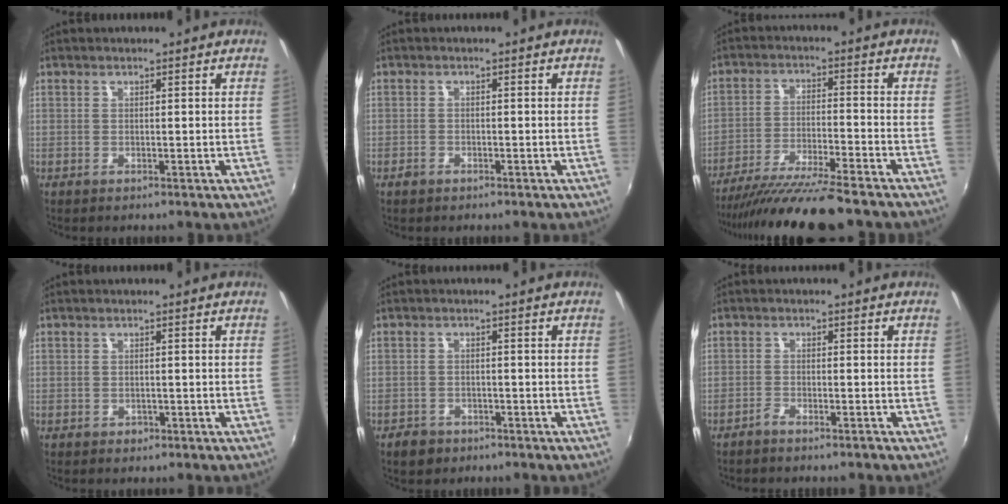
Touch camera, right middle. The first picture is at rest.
{"total": 1.5, "force": [-1.1, 0.8, 0.4], "torque": [-0.011, -0.002, -0.021]}
{"total": 14.8, "force": [-12.9, 0.2, 7.4], "torque": [-0.153, -0.034, -0.218]}
{"total": 1.1, "force": [-0.7, 0.9, 0.2], "torque": [-0.006, -0.002, -0.008]}
{"total": 3.6, "force": [-2.5, 2.4, 0.9], "torque": [-0.031, -0.001, -0.040]}
{"total": 1.7, "force": [-1.6, 0.0, 0.6], "torque": [-0.027, 0.001, -0.034]}